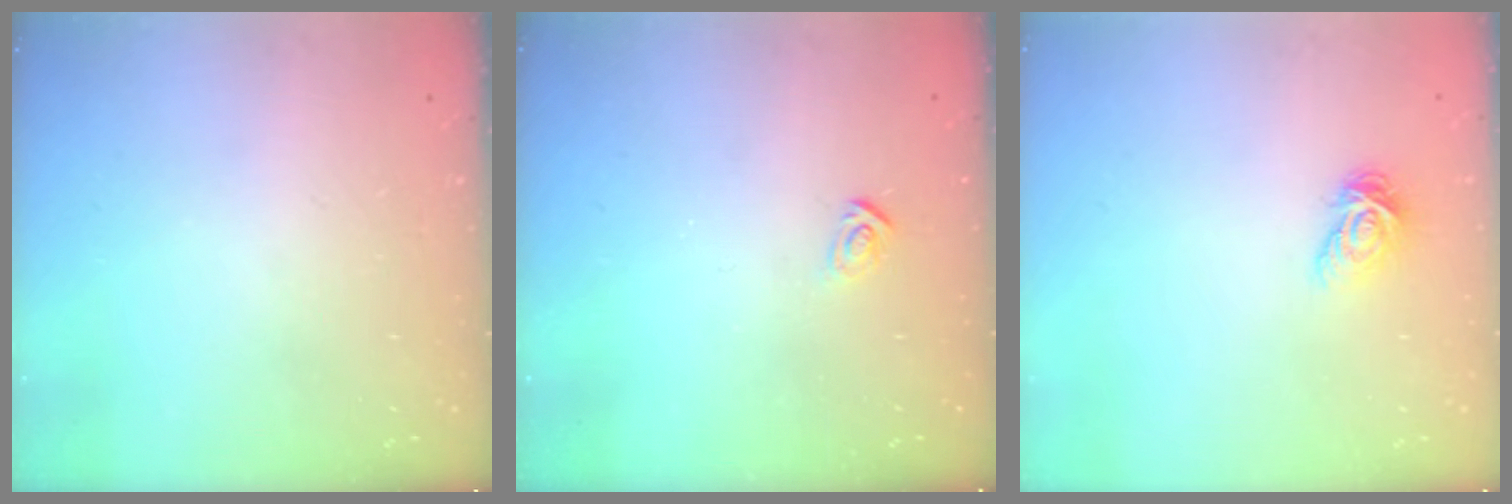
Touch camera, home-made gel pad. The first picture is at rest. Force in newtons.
{"total": 2.9, "press": 2.9, "slide": 0.3}
{"total": 4.7, "press": 4.7, "slide": 0.0}